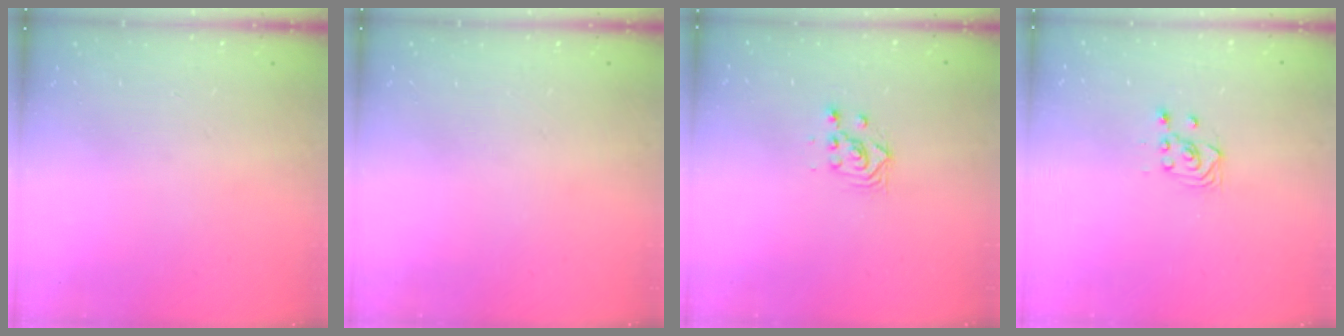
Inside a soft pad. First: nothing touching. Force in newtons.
{"total": 0.0}
{"total": 3.0, "press": 3.0, "slide": 0.1}
{"total": 3.5, "press": 3.2, "slide": 1.5}